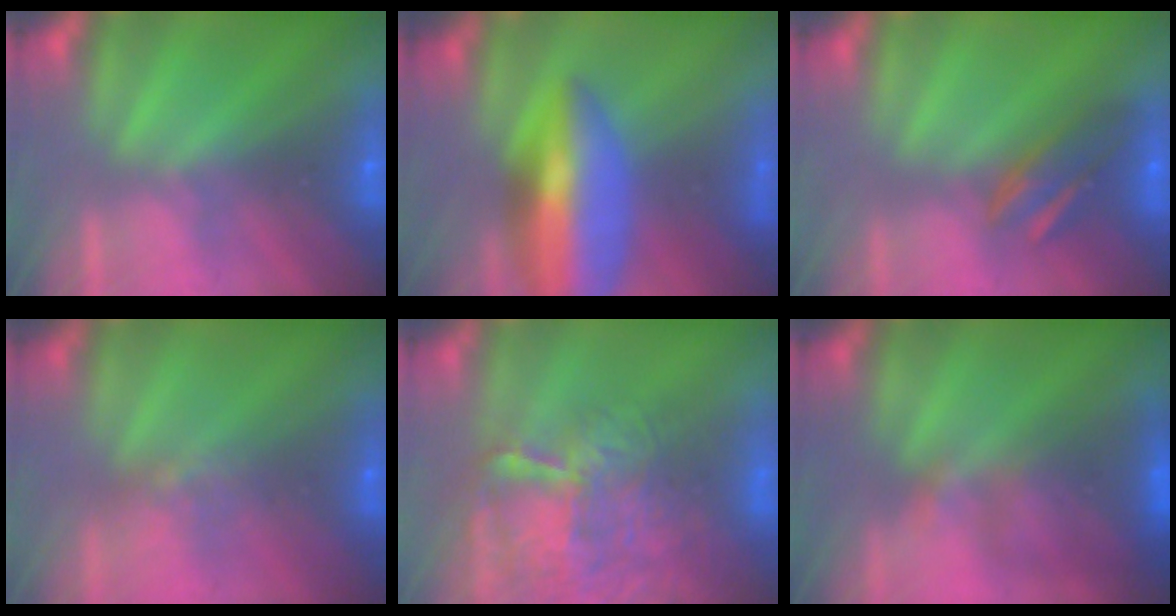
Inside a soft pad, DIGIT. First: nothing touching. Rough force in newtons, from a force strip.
{"total": 6.0}
{"total": 6.4}
{"total": 3.8}
{"total": 8.7}
{"total": 4.5}